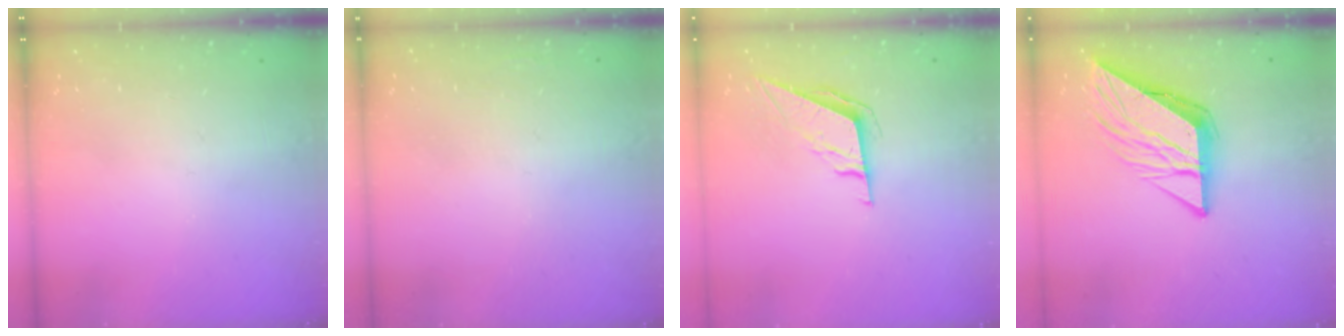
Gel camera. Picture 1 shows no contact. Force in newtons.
{"total": 1.8, "press": 1.7, "slide": 0.4}
{"total": 7.4, "press": 7.1, "slide": 2.2}
{"total": 12.2, "press": 12.2, "slide": 1.4}